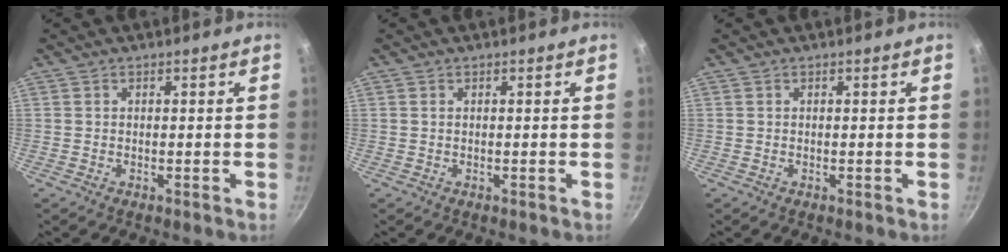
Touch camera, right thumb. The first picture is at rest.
{"total": 0.0}
{"total": 0.0}